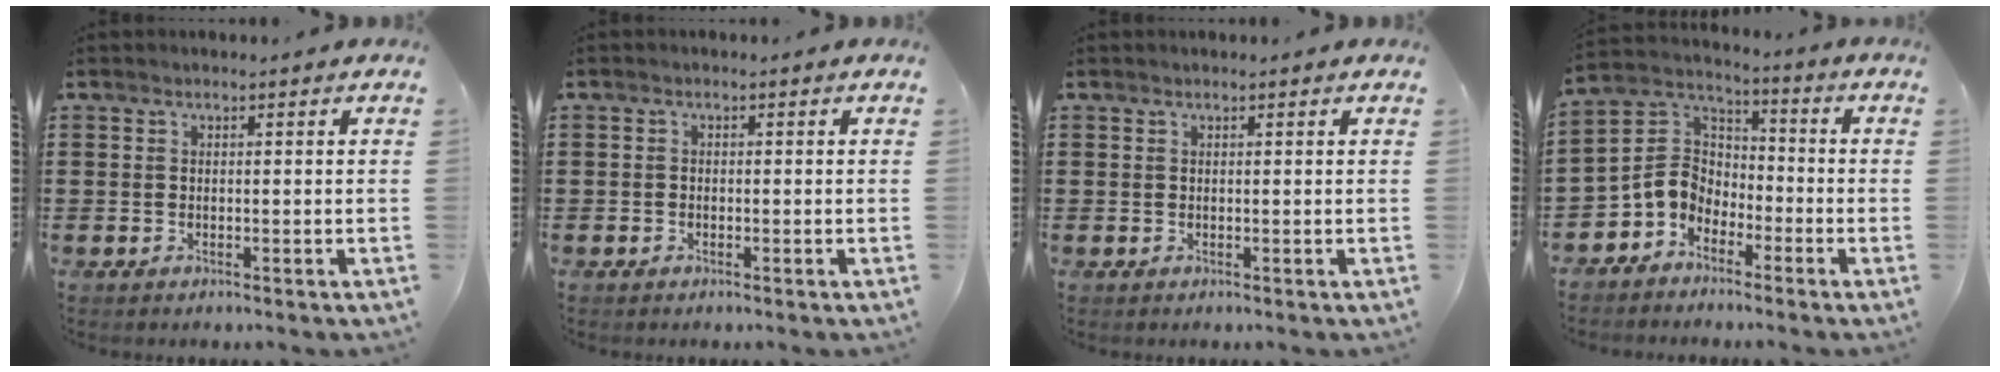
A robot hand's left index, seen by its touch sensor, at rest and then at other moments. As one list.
[{"total": 0.8, "force": [-0.6, 0.5, 0.1], "torque": [-0.004, 0.002, -0.014]}, {"total": 0.0}, {"total": 6.3, "force": [-3.3, 4.9, 2.2], "torque": [-0.078, 0.006, -0.074]}]